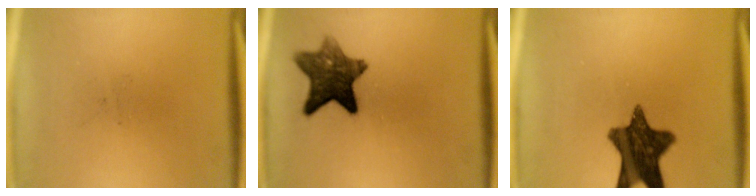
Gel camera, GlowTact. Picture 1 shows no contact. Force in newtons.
{"total": 9.2}
{"total": 12.3}